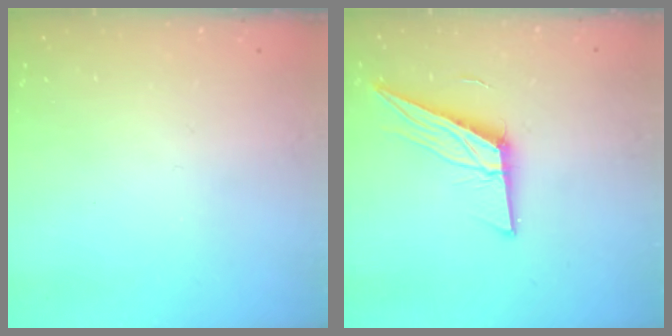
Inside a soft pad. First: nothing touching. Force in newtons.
{"total": 12.7, "press": 12.6, "slide": 1.2}